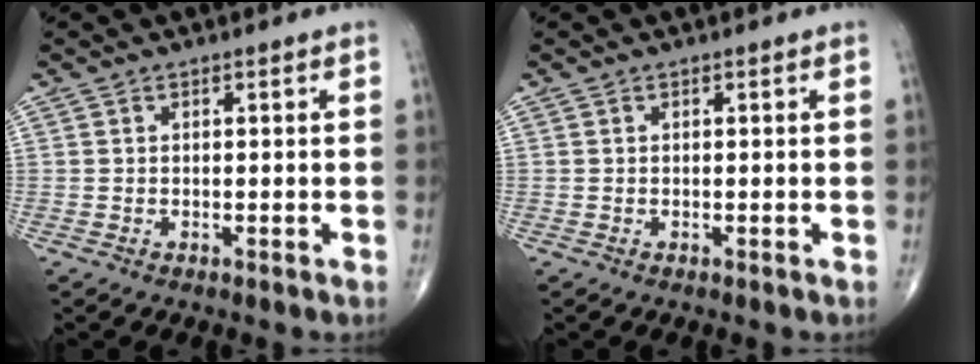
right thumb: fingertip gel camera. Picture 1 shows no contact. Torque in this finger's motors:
{"motor_torque": [-0.02, -0.03, 0.03, 0.02, 0.00]}